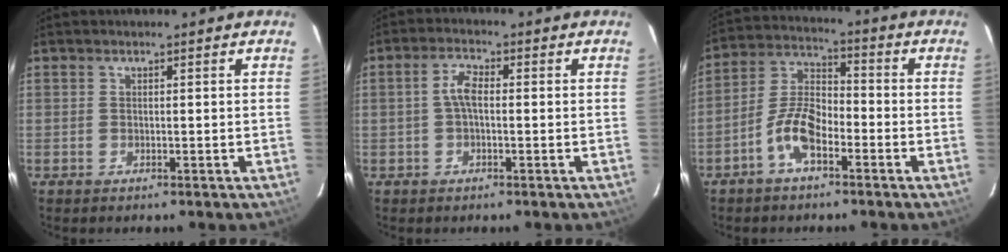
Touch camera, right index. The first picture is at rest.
{"total": 3.5, "force": [-0.2, 1.5, 3.1], "torque": [-0.064, 0.011, -0.005]}
{"total": 8.4, "force": [-4.6, 3.6, 6.1], "torque": [-0.134, 0.015, -0.093]}